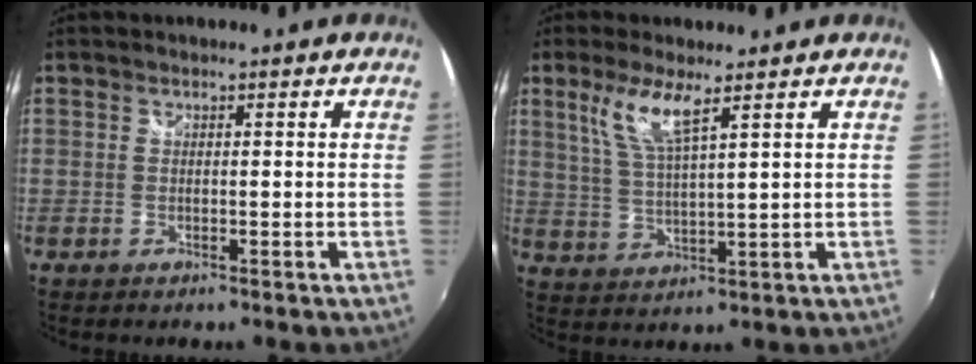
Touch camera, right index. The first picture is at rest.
{"total": 7.0, "force": [4.1, 0.9, 5.6], "torque": [-0.119, -0.004, 0.086]}